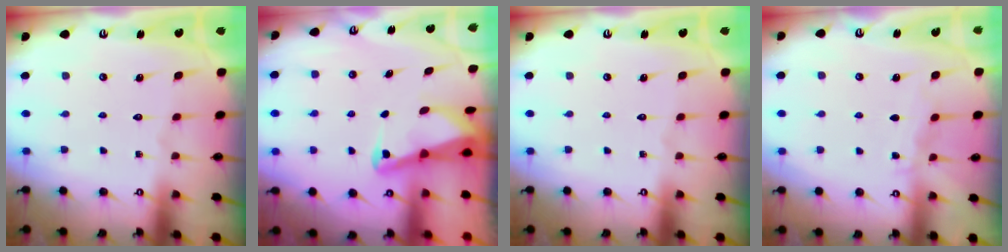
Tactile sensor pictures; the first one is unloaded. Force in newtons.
{"total": 2.3, "press": 2.3, "slide": 0.2}
{"total": 0.0}
{"total": 5.0, "press": 5.0, "slide": 0.5}